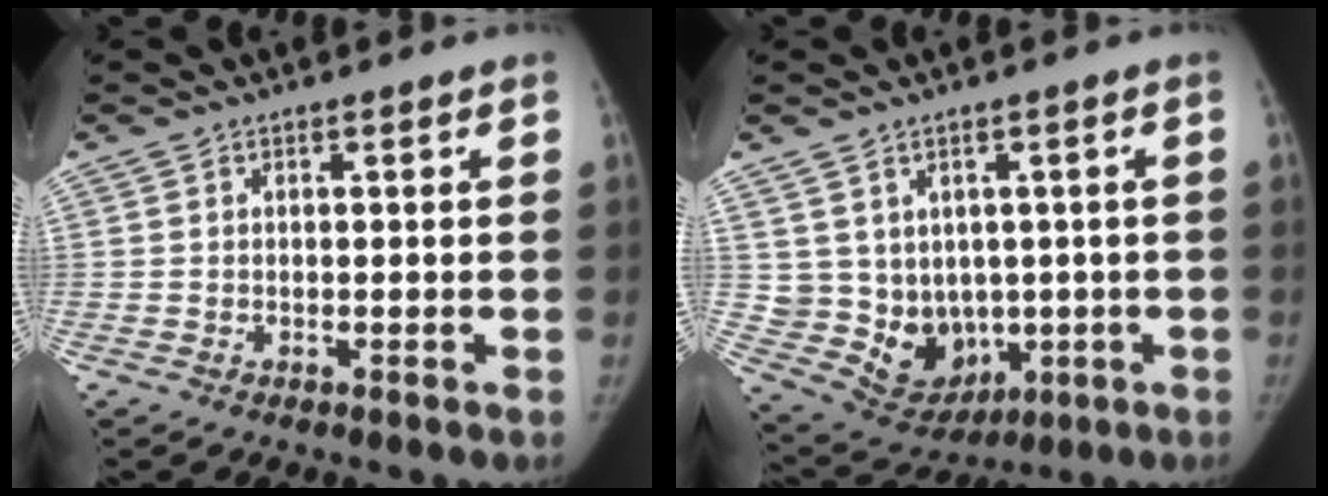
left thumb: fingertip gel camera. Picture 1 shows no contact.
{"total": 10.6, "force": [0.2, 9.1, 5.5], "torque": [-0.060, -0.004, 0.042]}